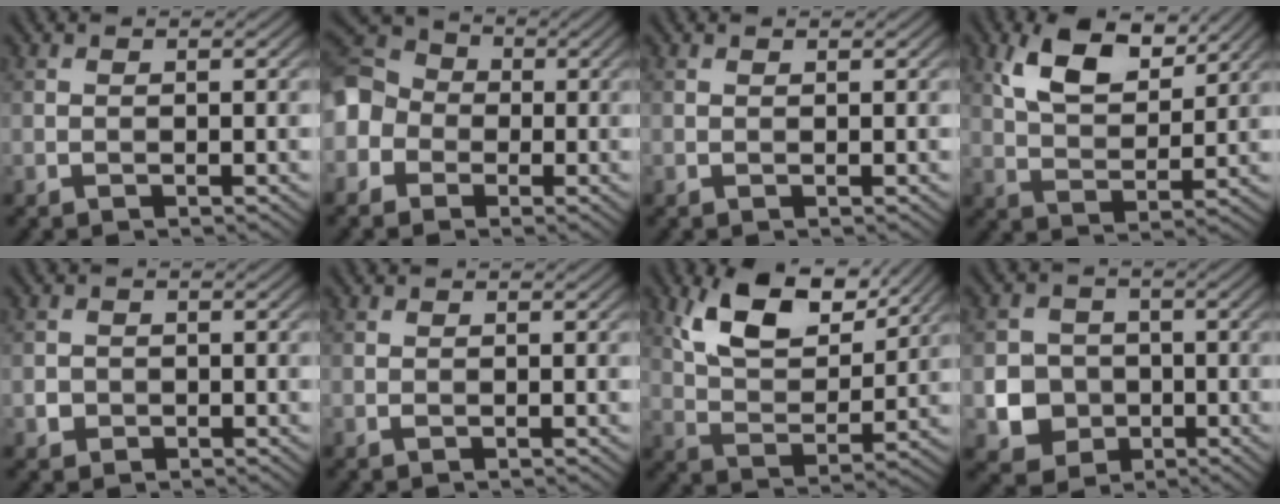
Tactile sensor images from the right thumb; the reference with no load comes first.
{"total": 7.4, "force": [-1.7, 6.3, 3.4], "torque": [-0.106, 0.002, -0.054]}
{"total": 0.0}
{"total": 8.4, "force": [4.8, 4.0, 5.6], "torque": [-0.117, -0.001, 0.093]}
{"total": 1.5, "force": [-0.5, 1.4, 0.3], "torque": [-0.002, -0.005, -0.013]}
{"total": 0.0}
{"total": 10.6, "force": [6.4, 4.8, 6.9], "torque": [-0.146, 0.002, 0.122]}
{"total": 6.2, "force": [-1.3, 5.7, 2.0], "torque": [-0.043, -0.014, -0.044]}